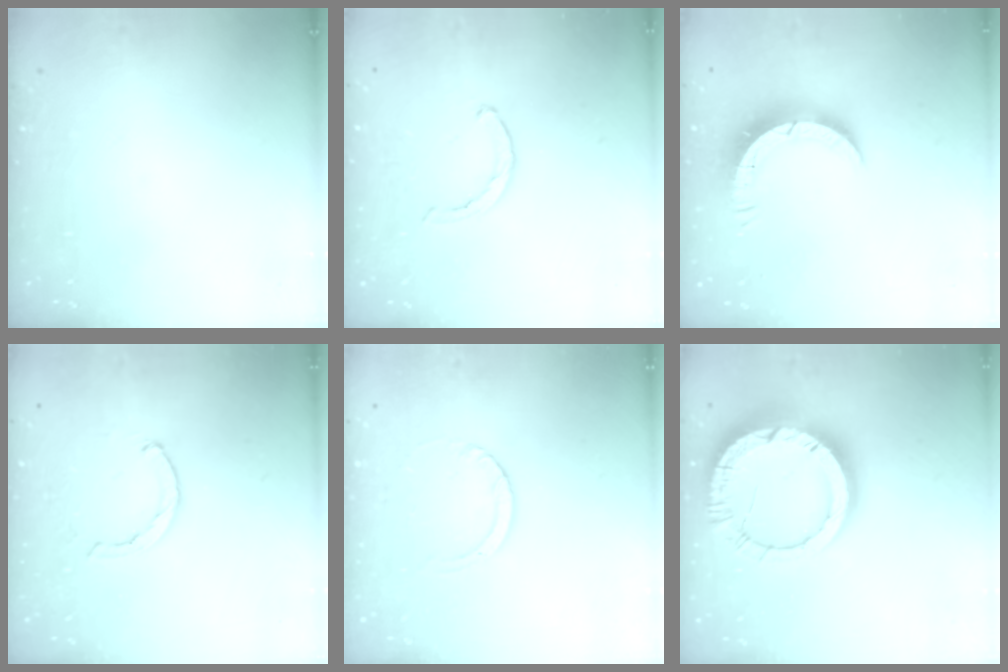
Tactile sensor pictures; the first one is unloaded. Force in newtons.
{"total": 2.7, "press": 2.7, "slide": 0.4}
{"total": 7.7, "press": 7.7, "slide": 0.4}
{"total": 2.1, "press": 2.1, "slide": 0.3}
{"total": 3.0, "press": 3.0, "slide": 0.3}
{"total": 19.3, "press": 19.2, "slide": 1.9}